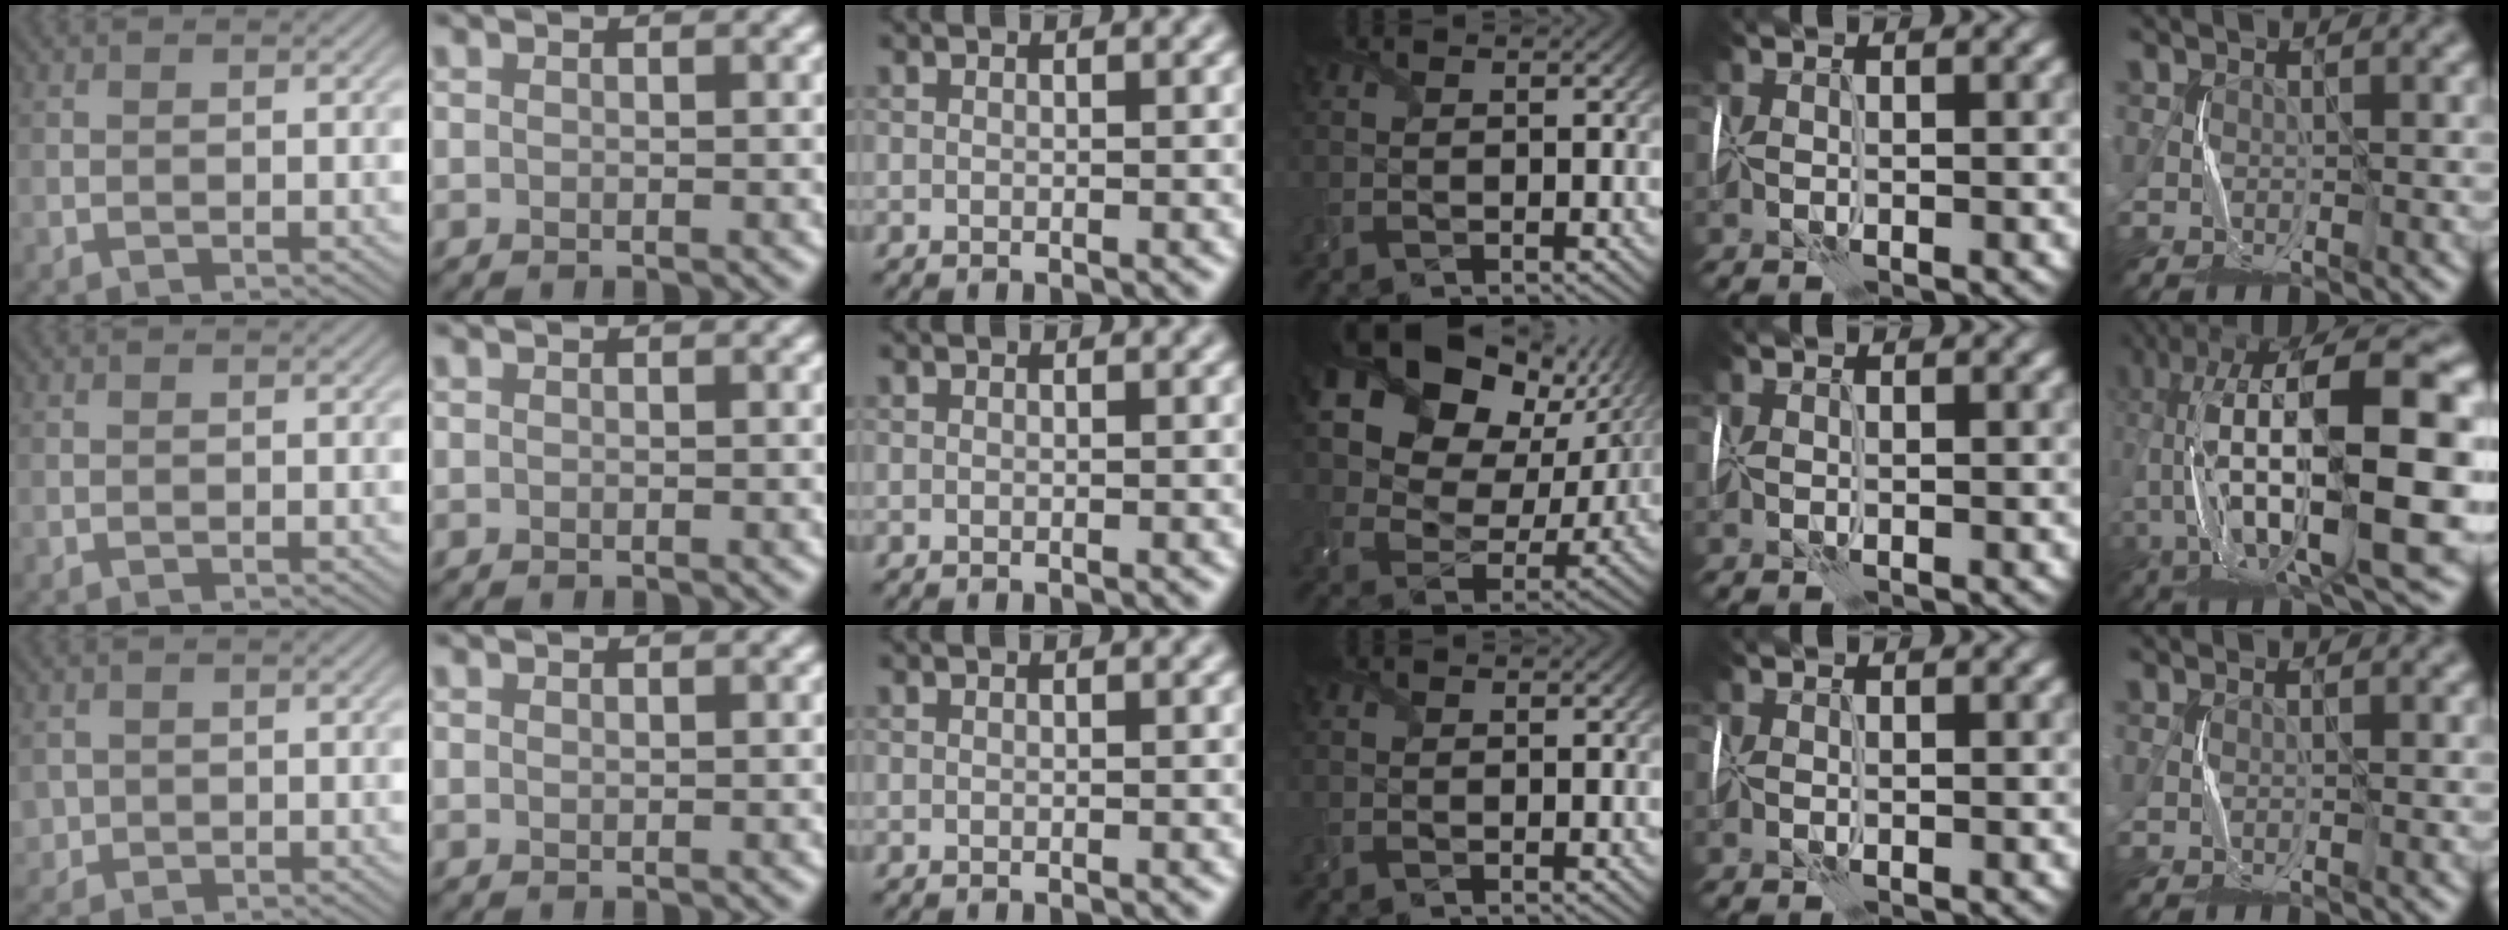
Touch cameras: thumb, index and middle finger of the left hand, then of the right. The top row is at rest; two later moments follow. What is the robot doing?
{"motion": "wrap", "object": "receipt paper"}